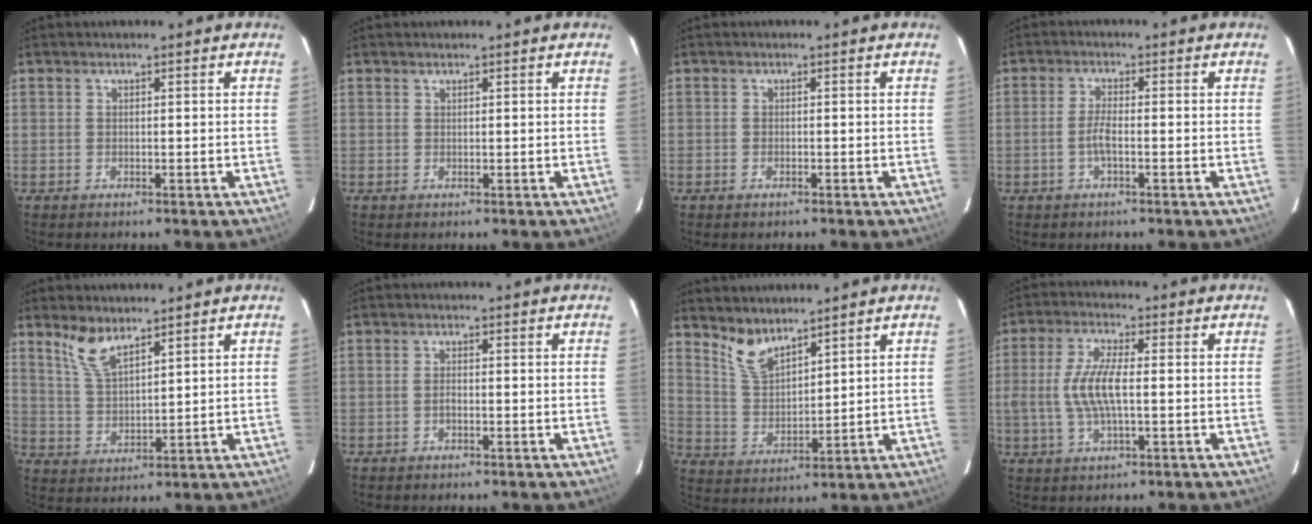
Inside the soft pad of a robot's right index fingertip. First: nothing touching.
{"total": 0.0}
{"total": 0.8, "force": [-0.6, 0.4, 0.3], "torque": [-0.006, 0.000, -0.012]}
{"total": 2.9, "force": [-1.0, 0.5, 2.7], "torque": [-0.058, 0.001, -0.020]}
{"total": 6.5, "force": [4.9, 2.1, 3.7], "torque": [-0.076, 0.000, 0.105]}
{"total": 1.2, "force": [-0.5, 0.5, 0.9], "torque": [-0.020, 0.003, -0.009]}
{"total": 6.9, "force": [5.6, 2.3, 3.3], "torque": [-0.063, -0.004, 0.119]}
{"total": 8.4, "force": [-0.5, 2.6, 7.9], "torque": [-0.162, 0.002, -0.009]}